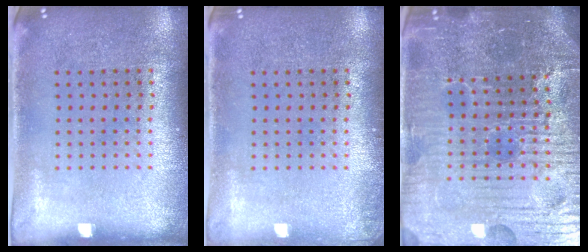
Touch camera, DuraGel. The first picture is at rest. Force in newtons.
{"total": 0.6, "press": 0.6, "slide": 0.2}
{"total": 6.3, "press": 5.7, "slide": 2.5}